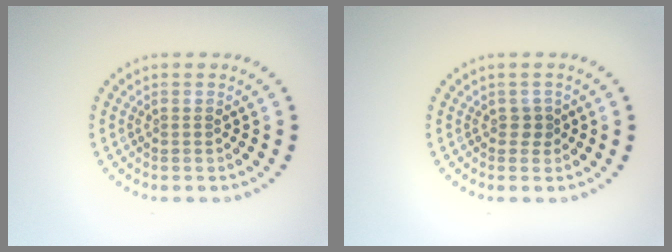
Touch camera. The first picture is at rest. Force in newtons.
{"total": 0.9, "press": 0.7, "slide": 0.6}